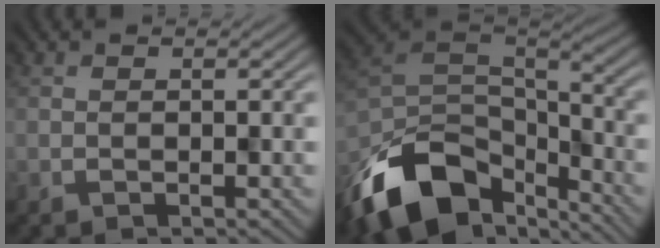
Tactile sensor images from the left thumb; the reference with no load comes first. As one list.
[{"total": 14.8, "force": [-9.4, 8.0, 8.1], "torque": [-0.194, -0.025, -0.152]}]